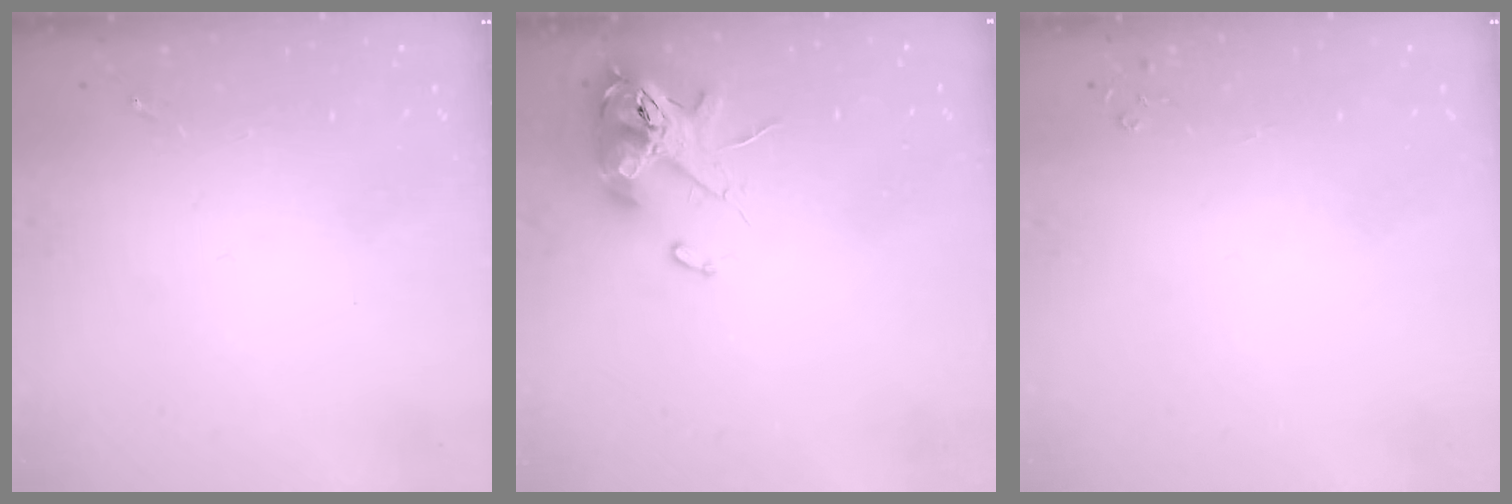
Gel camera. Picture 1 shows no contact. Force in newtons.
{"total": 12.2, "press": 12.0, "slide": 2.0}
{"total": 2.8, "press": 2.8, "slide": 0.3}